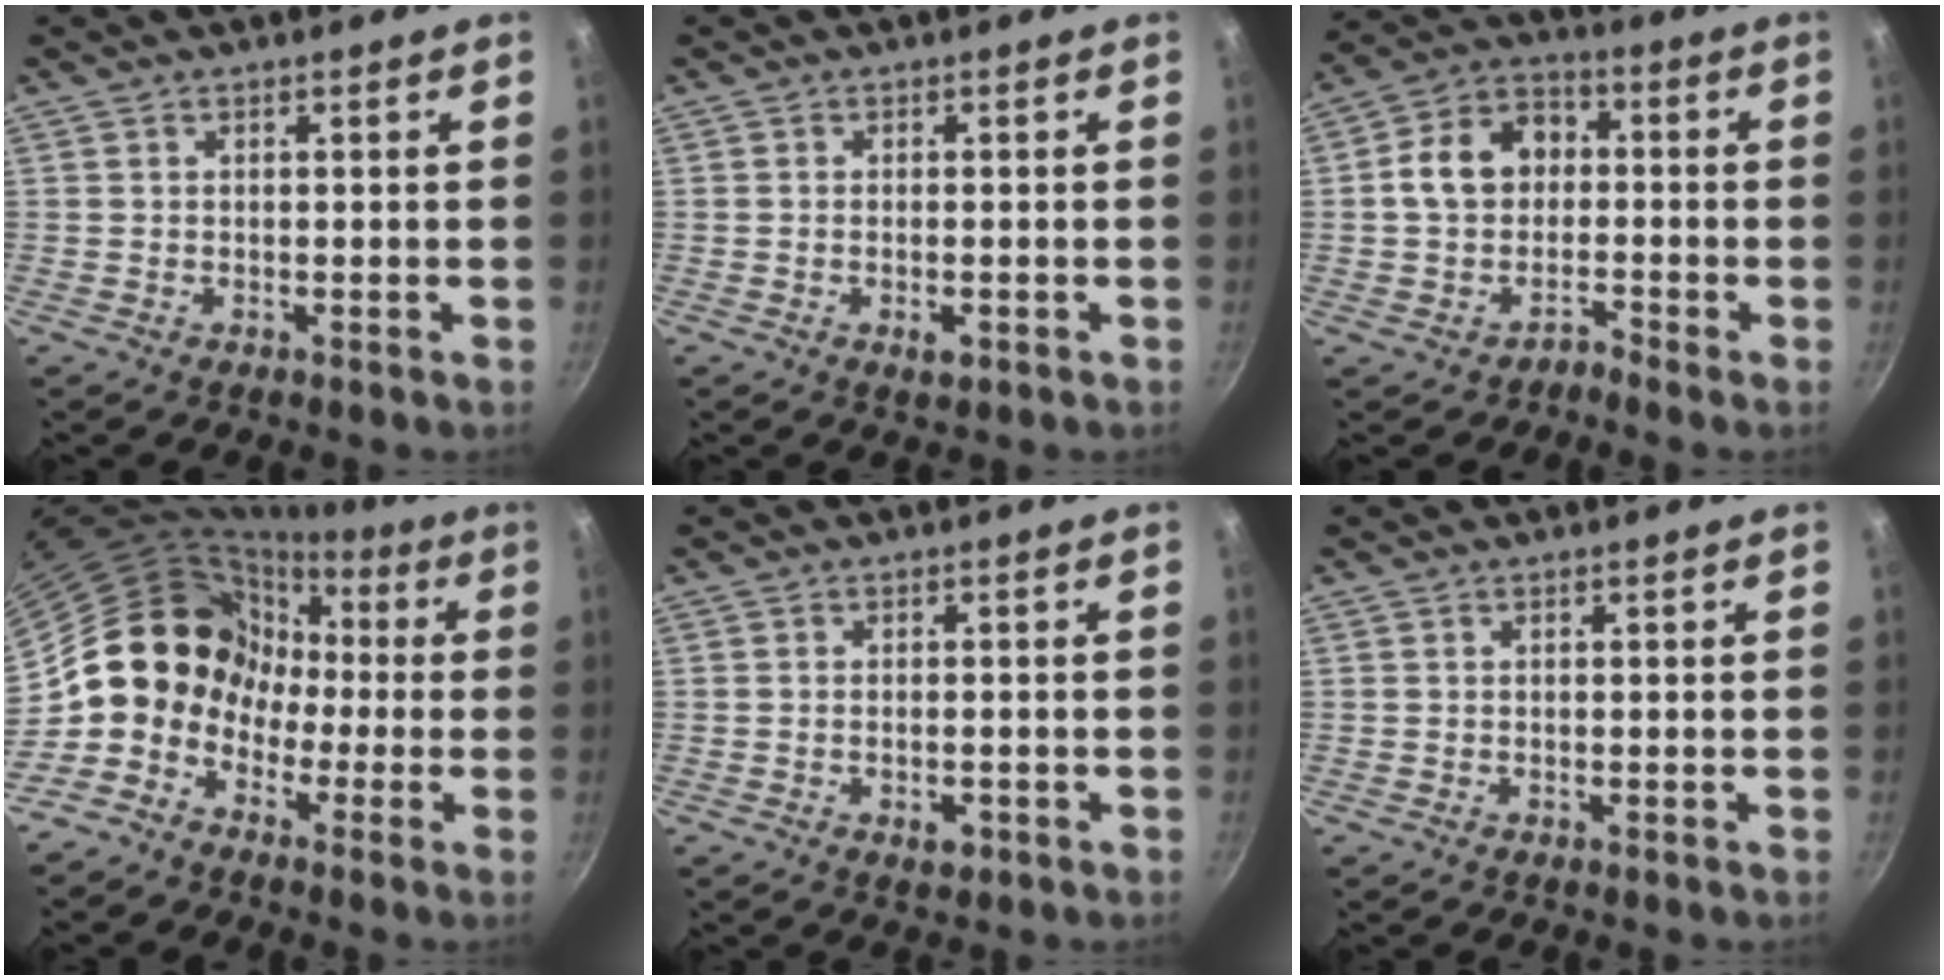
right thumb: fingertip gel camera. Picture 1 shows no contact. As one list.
[{"total": 2.1, "force": [-0.8, 0.9, 1.7], "torque": [-0.034, -0.001, -0.014]}, {"total": 9.0, "force": [-2.3, 7.2, 4.9], "torque": [-0.051, 0.047, -0.054]}, {"total": 11.3, "force": [-2.3, 10.0, 4.7], "torque": [-0.022, 0.049, -0.056]}, {"total": 2.4, "force": [-1.0, 1.2, 1.8], "torque": [-0.027, 0.004, -0.014]}, {"total": 0.0}]